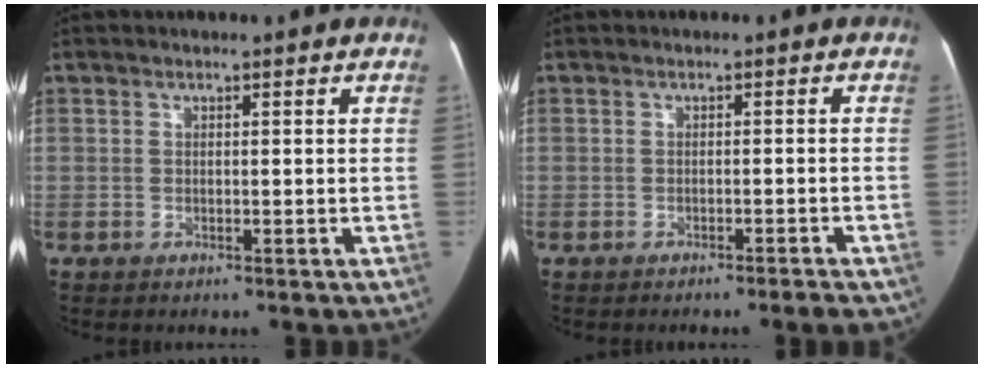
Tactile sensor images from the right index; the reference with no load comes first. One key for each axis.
{"total": 3.0, "fx": -2.2, "fy": 0.6, "fz": 2.0, "tx": -0.023, "ty": 0.003, "tz": -0.026}